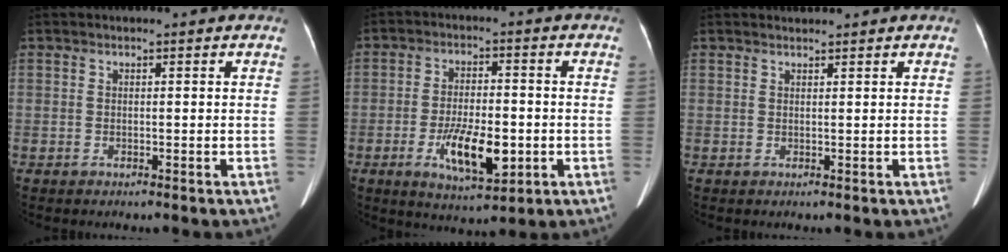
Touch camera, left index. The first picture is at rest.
{"total": 9.5, "force": [-2.9, 3.4, 8.4], "torque": [-0.157, -0.010, -0.042]}
{"total": 0.7, "force": [0.7, -0.1, -0.2], "torque": [-0.007, 0.005, 0.016]}